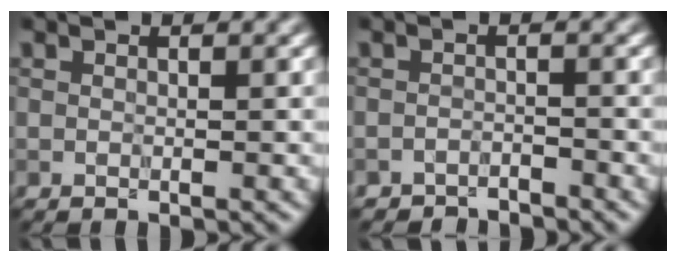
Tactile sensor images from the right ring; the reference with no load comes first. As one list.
[{"total": 2.2, "force": [-2.1, 0.5, -0.2], "torque": [0.010, 0.004, -0.039]}]